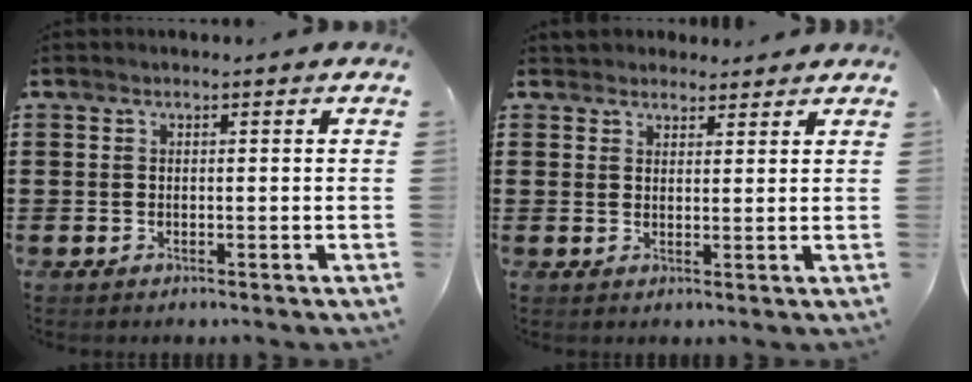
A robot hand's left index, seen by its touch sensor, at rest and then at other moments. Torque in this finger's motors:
{"motor_torque": [0.86, -0.17, 0.14, 0.03]}